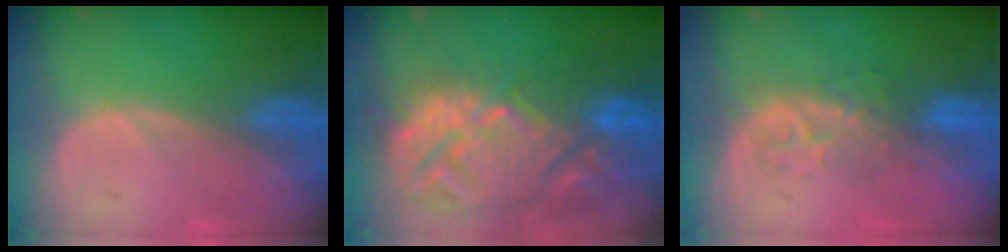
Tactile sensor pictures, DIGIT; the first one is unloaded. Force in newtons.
{"total": 14.8, "press": 12.7, "slide": 7.6}
{"total": 4.9, "press": 4.9, "slide": 0.8}